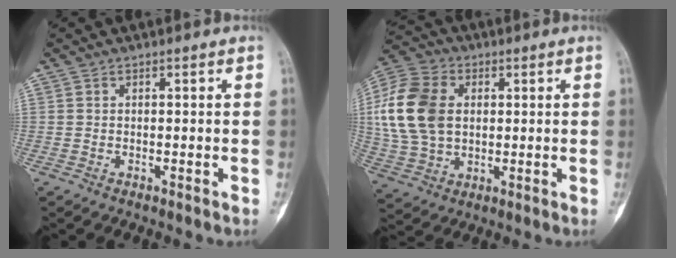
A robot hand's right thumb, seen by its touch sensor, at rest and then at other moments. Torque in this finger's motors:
{"motor_torque": [0.40, 1.52, 1.47, 0.05, 0.18]}